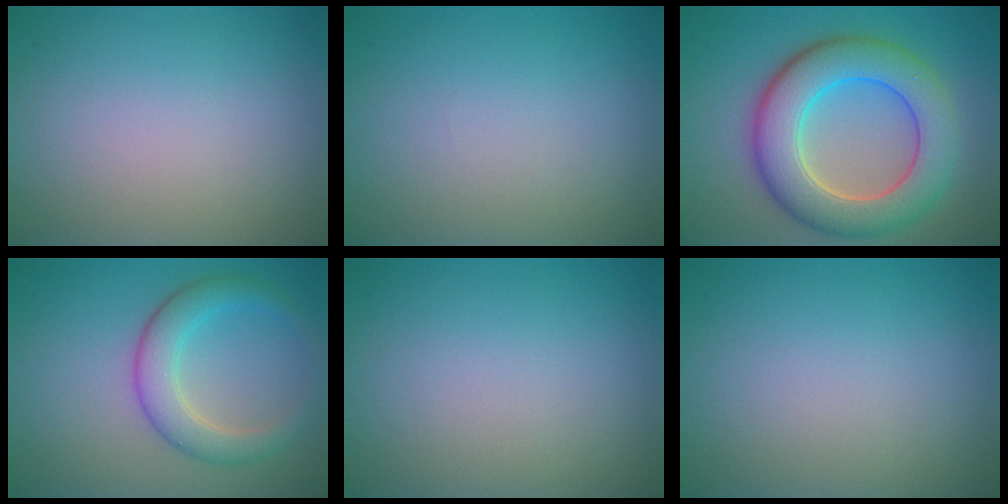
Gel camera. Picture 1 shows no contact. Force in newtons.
{"total": 0.0}
{"total": 9.1, "press": 9.1, "slide": 0.5}
{"total": 4.3, "press": 4.3, "slide": 0.1}
{"total": 0.0}
{"total": 0.0}